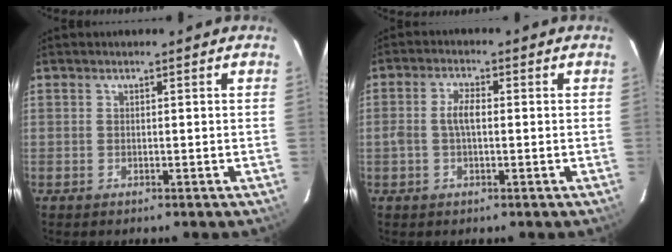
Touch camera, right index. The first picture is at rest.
{"total": 3.8, "force": [-0.2, 1.6, 3.5], "torque": [-0.072, 0.008, -0.004]}